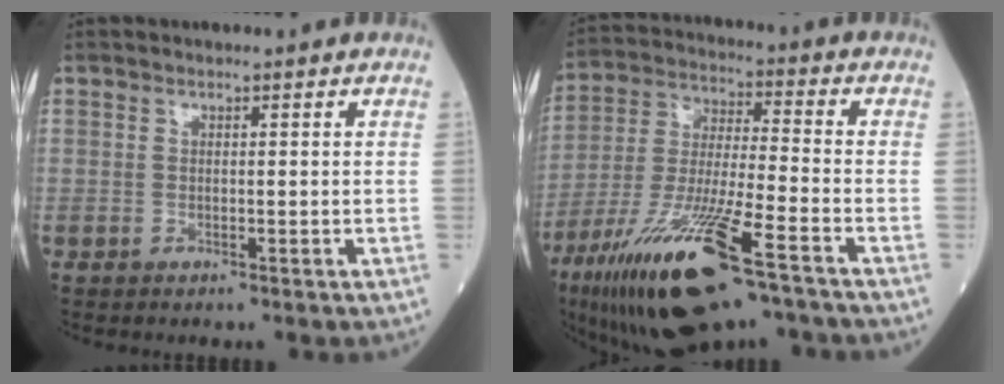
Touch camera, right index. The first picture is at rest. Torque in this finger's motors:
{"motor_torque": [0.70, -0.66, 1.05, 0.21]}